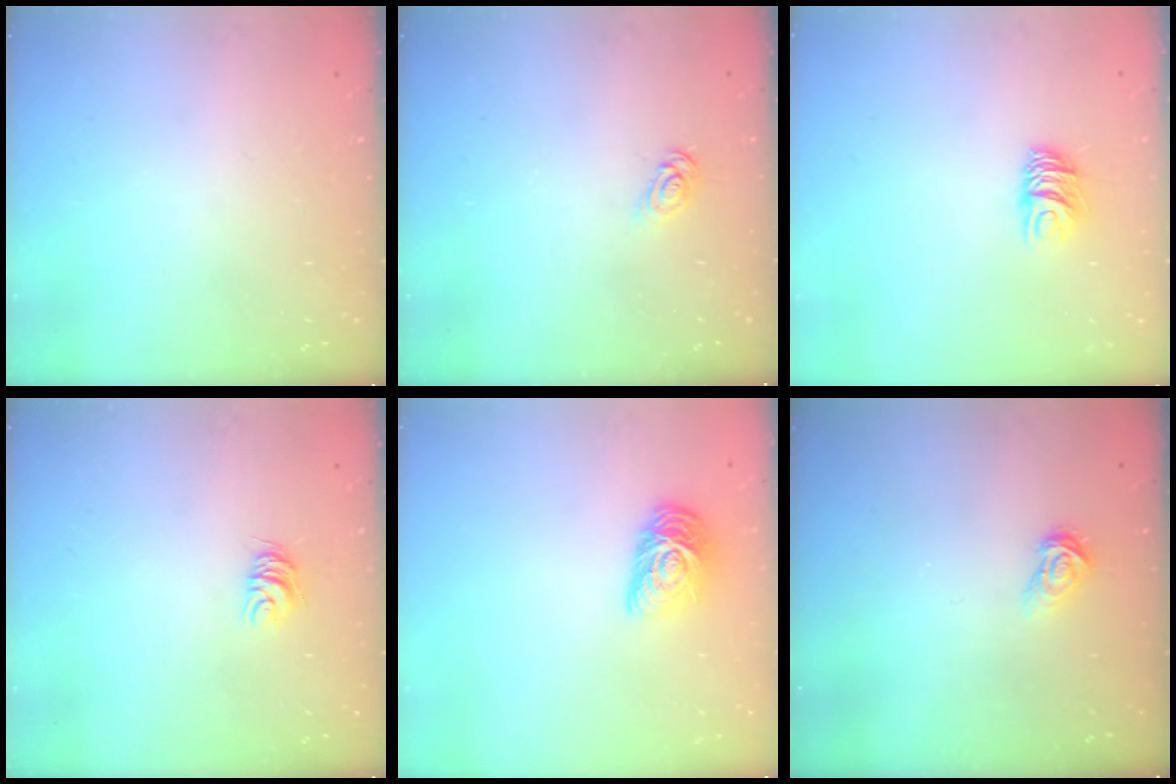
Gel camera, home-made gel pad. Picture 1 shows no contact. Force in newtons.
{"total": 3.8, "press": 3.8, "slide": 0.5}
{"total": 6.7, "press": 6.7, "slide": 0.7}
{"total": 6.2, "press": 6.2, "slide": 0.1}
{"total": 10.8, "press": 10.8, "slide": 0.6}
{"total": 3.8, "press": 3.8, "slide": 0.5}